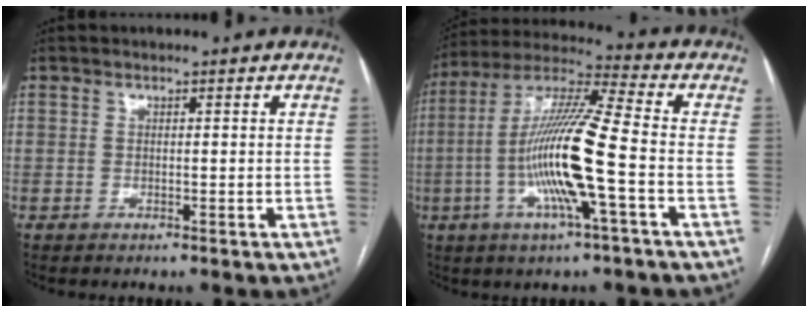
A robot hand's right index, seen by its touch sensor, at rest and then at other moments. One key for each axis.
{"total": 15.9, "fx": -3.5, "fy": 0.2, "fz": 15.5, "tx": -0.304, "ty": -0.002, "tz": -0.075}